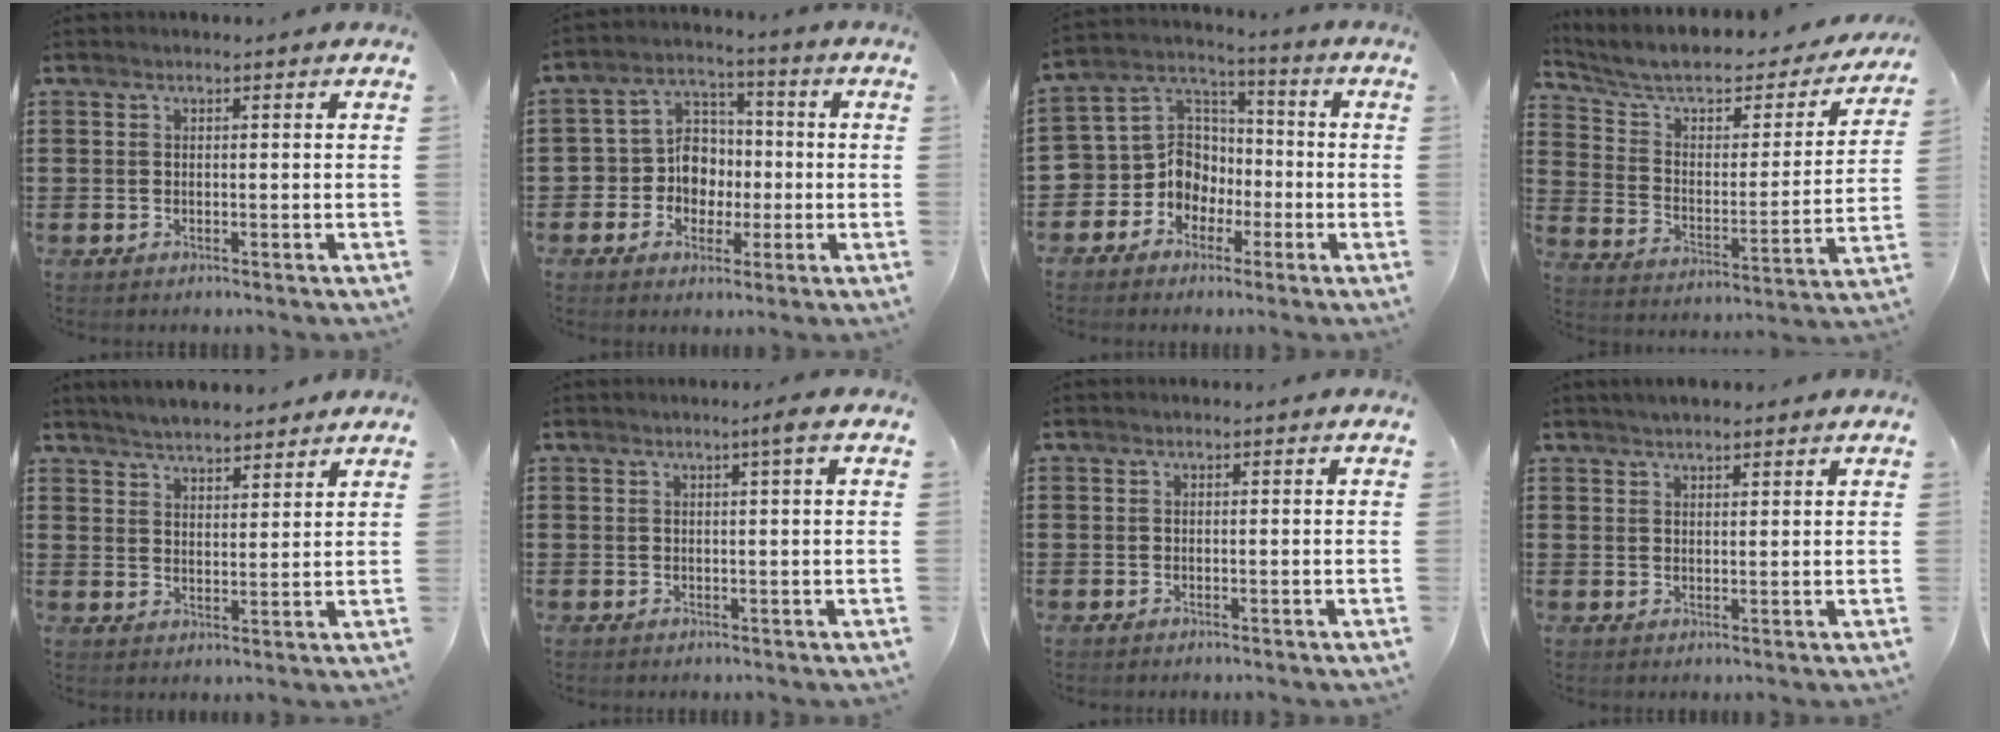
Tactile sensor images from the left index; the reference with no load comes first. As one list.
[{"total": 7.2, "force": [-1.1, 6.7, 2.3], "torque": [-0.072, 0.012, -0.021]}, {"total": 9.1, "force": [-3.0, 8.1, 2.8], "torque": [-0.105, 0.001, -0.061]}, {"total": 7.6, "force": [6.0, 2.8, 3.9], "torque": [-0.102, -0.034, 0.101]}, {"total": 4.3, "force": [4.2, 0.5, 0.4], "torque": [-0.023, -0.011, 0.078]}, {"total": 2.2, "force": [0.9, -0.3, 2.0], "torque": [-0.037, -0.003, 0.015]}, {"total": 0.0}, {"total": 3.1, "force": [3.0, 0.6, 0.5], "torque": [-0.016, -0.003, 0.057]}]